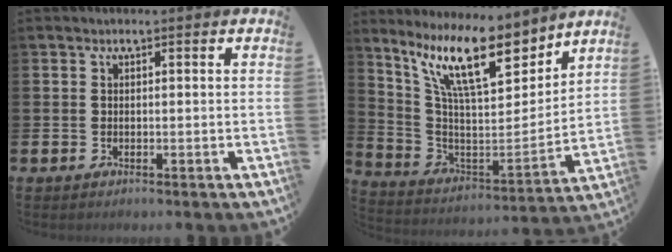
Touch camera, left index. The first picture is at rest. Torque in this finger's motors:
{"motor_torque": [1.08, -1.06, 1.05, 0.21]}